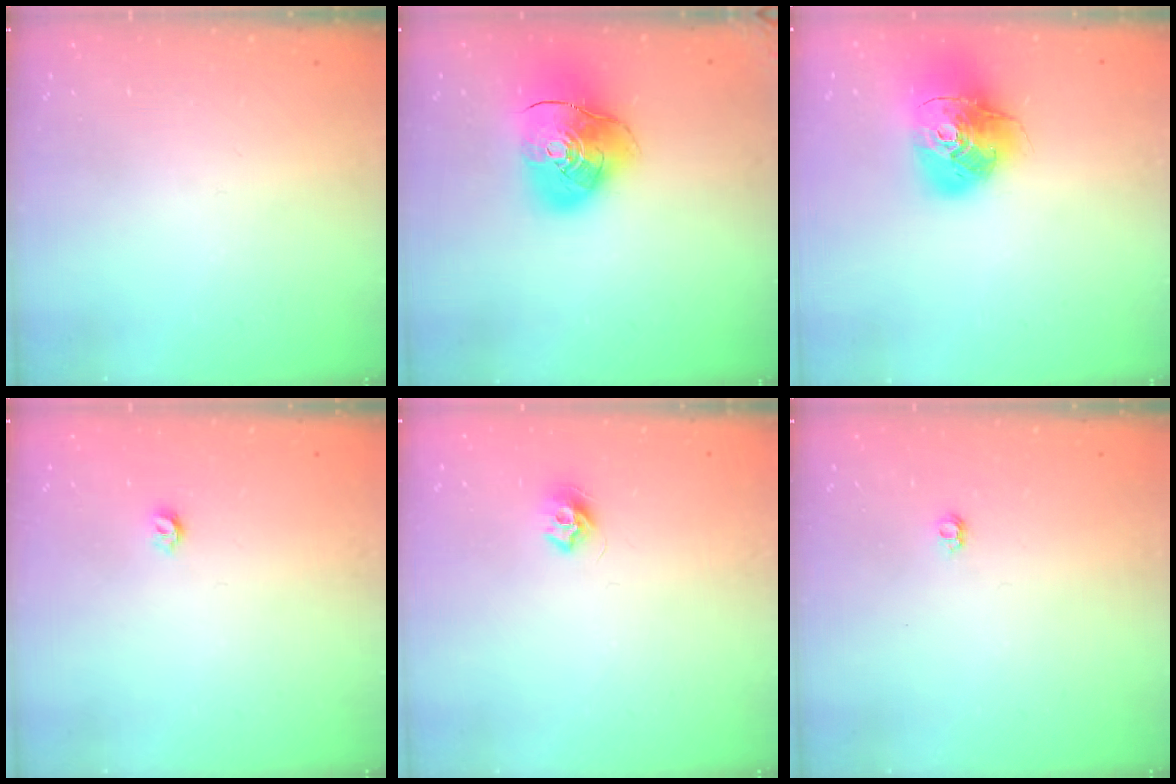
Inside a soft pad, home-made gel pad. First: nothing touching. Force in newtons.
{"total": 15.1, "press": 14.9, "slide": 2.2}
{"total": 17.5, "press": 17.4, "slide": 2.0}
{"total": 3.5, "press": 3.5, "slide": 0.3}
{"total": 7.6, "press": 7.5, "slide": 0.5}
{"total": 3.9, "press": 3.9, "slide": 0.5}